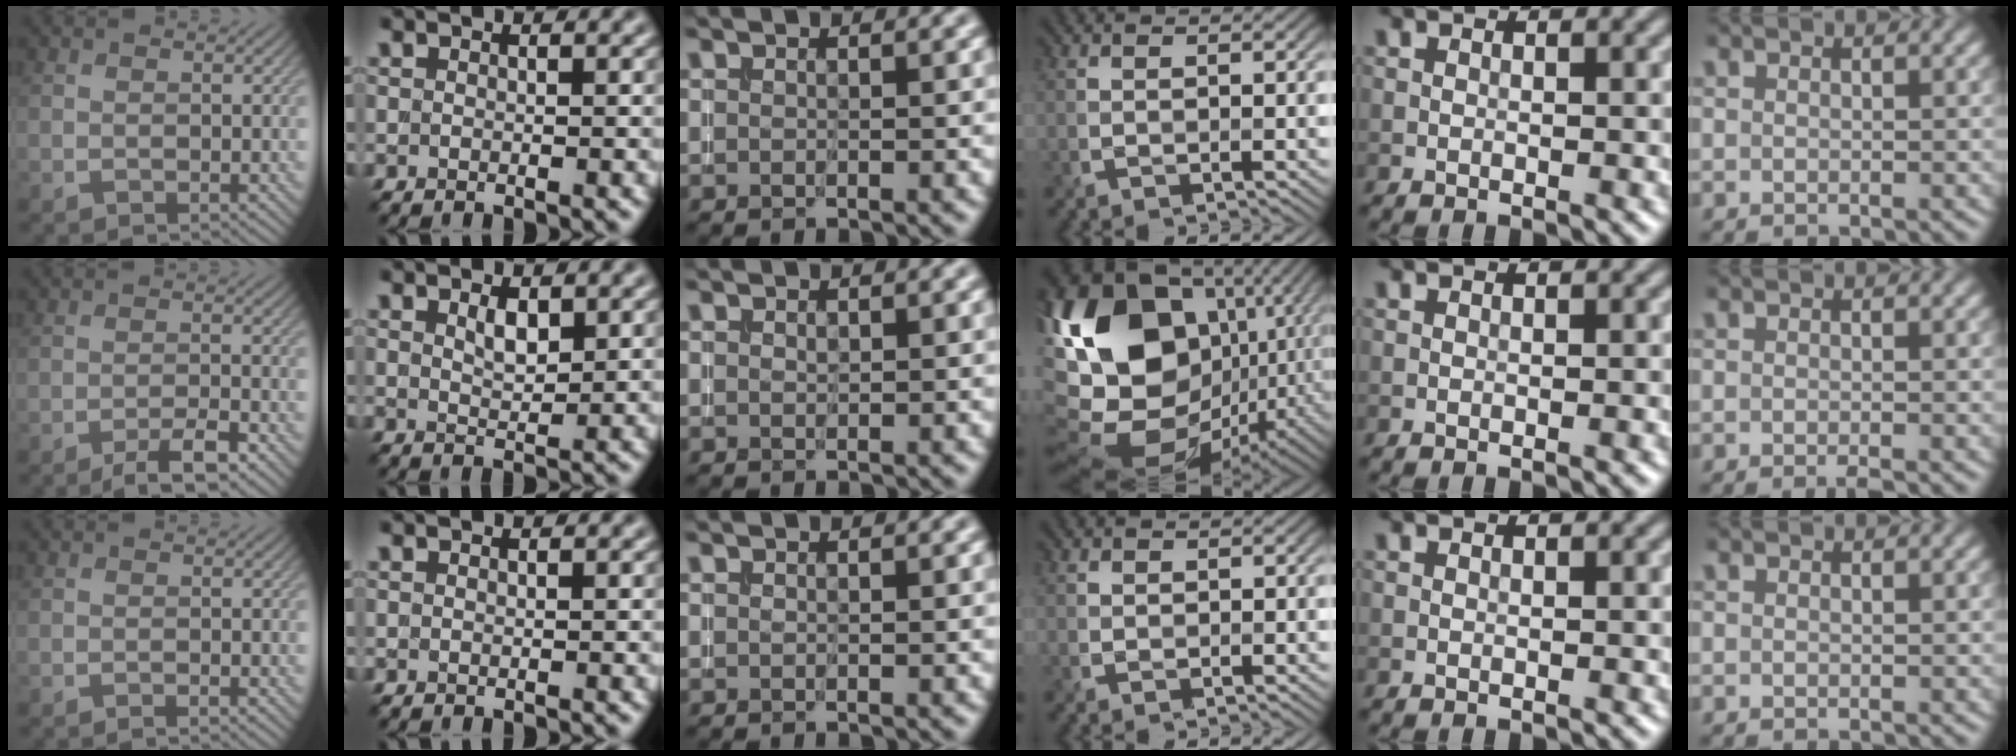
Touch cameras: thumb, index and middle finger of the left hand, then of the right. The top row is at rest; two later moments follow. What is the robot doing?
{"motion": "extract", "object": "backpack"}